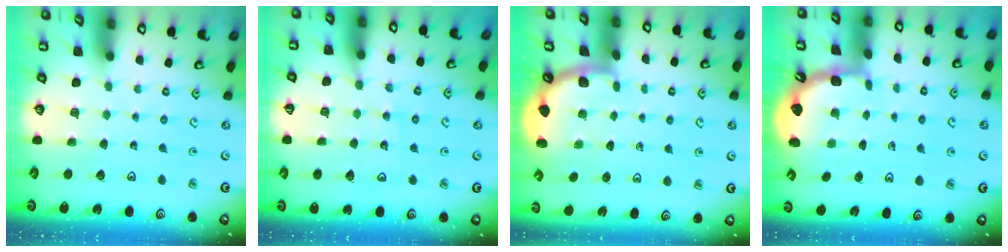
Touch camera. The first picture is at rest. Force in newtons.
{"total": 8.7, "press": 8.6, "slide": 1.1}
{"total": 1.9, "press": 1.9, "slide": 0.0}
{"total": 2.0, "press": 2.0, "slide": 0.2}